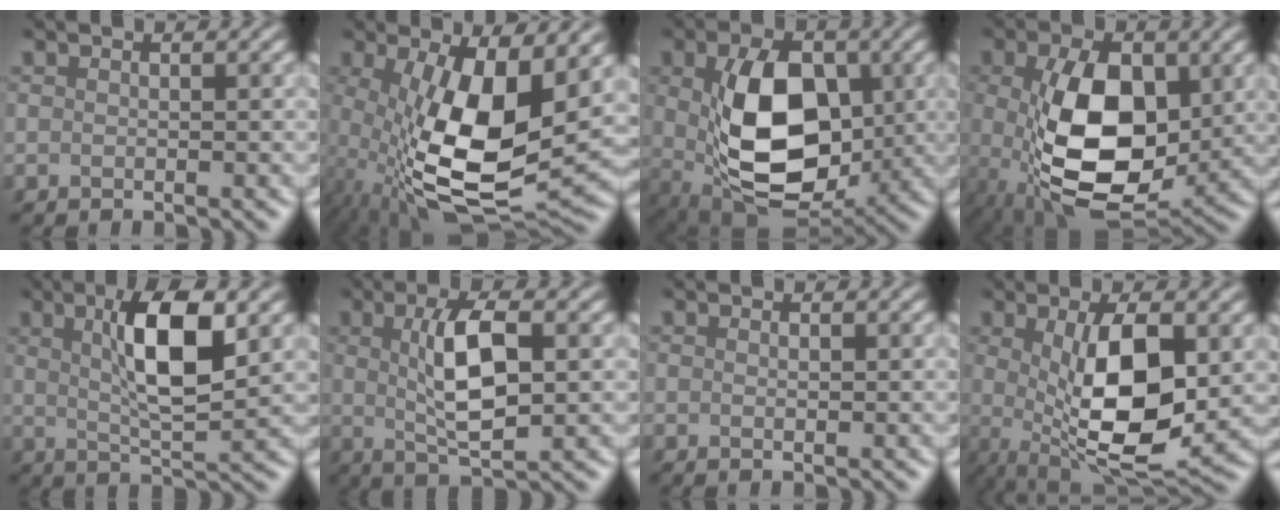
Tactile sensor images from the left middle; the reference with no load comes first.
{"total": 11.5, "force": [-0.5, 4.3, 10.6], "torque": [-0.205, -0.013, 0.000]}
{"total": 9.7, "force": [0.4, 5.8, 7.8], "torque": [-0.144, -0.002, 0.022]}
{"total": 9.6, "force": [-0.3, 5.2, 8.1], "torque": [-0.154, -0.005, 0.010]}
{"total": 6.0, "force": [1.9, 1.2, 5.6], "torque": [-0.098, 0.012, 0.040]}
{"total": 5.1, "force": [0.8, 1.3, 4.9], "torque": [-0.096, 0.009, 0.022]}
{"total": 0.9, "force": [0.4, 0.5, 0.6], "torque": [0.003, 0.009, -0.002]}
{"total": 8.8, "force": [0.2, 2.8, 8.4], "torque": [-0.152, -0.008, 0.015]}